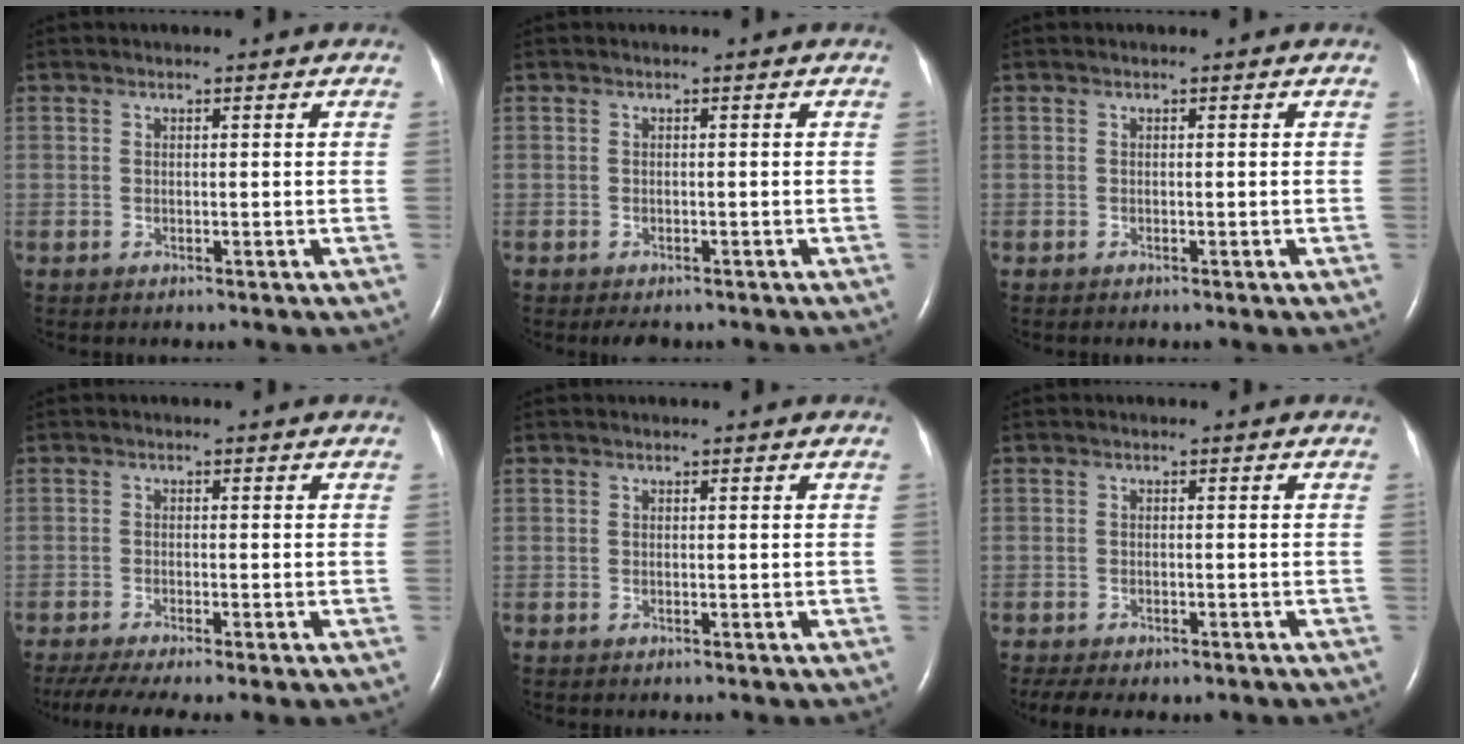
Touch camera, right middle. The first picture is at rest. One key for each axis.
{"total": 1.9, "fx": -1.5, "fy": 0.8, "fz": 0.8, "tx": -0.014, "ty": -0.003, "tz": -0.017}
{"total": 0.0}
{"total": 7.9, "fx": -5.9, "fy": 0.7, "fz": 5.2, "tx": -0.087, "ty": -0.015, "tz": -0.097}
{"total": 0.0}
{"total": 6.6, "fx": -5.0, "fy": 2.6, "fz": 3.4, "tx": -0.053, "ty": -0.007, "tz": -0.064}